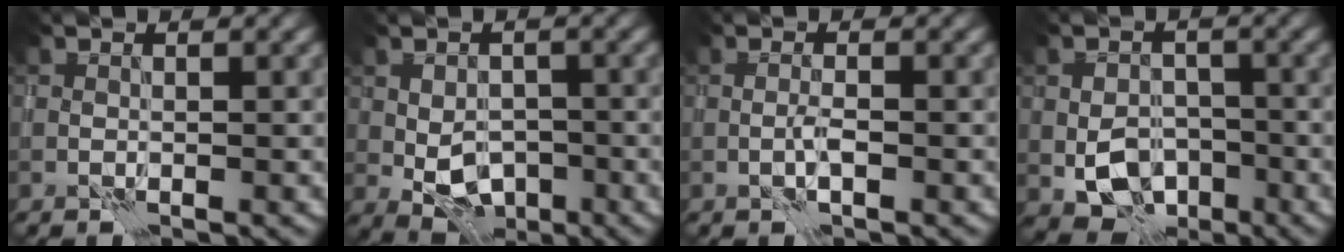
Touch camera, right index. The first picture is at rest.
{"total": 3.7, "force": [-1.0, 2.5, 2.5], "torque": [-0.034, -0.006, -0.015]}
{"total": 0.9, "force": [-0.2, 0.1, 0.9], "torque": [-0.016, 0.003, -0.005]}
{"total": 4.9, "force": [-1.7, 3.6, 2.8], "torque": [-0.044, -0.006, -0.029]}